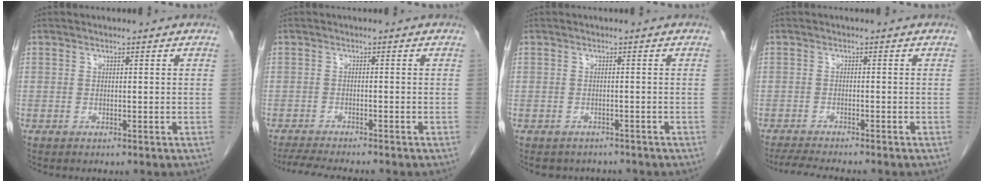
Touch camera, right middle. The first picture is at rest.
{"total": 7.1, "force": [-6.4, 0.5, 3.1], "torque": [-0.048, -0.015, -0.100]}
{"total": 3.8, "force": [-3.3, 1.8, 0.3], "torque": [-0.003, 0.003, -0.042]}
{"total": 5.6, "force": [-5.0, 0.1, 2.4], "torque": [-0.038, -0.016, -0.081]}